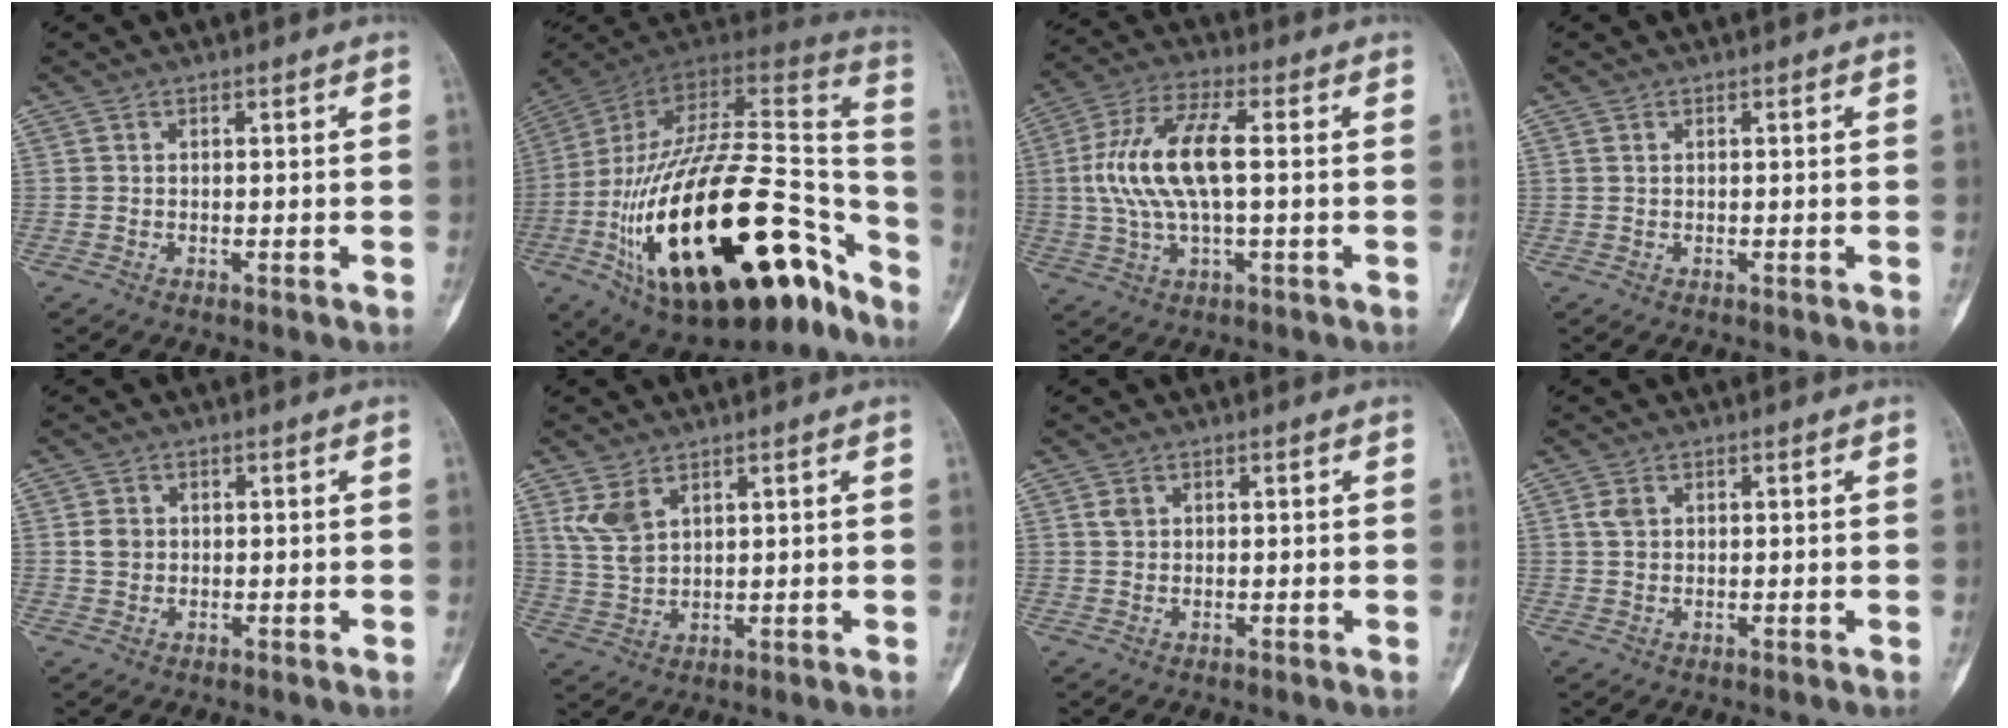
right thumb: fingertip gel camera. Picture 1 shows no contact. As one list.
[{"total": 39.0, "force": [-17.7, 17.8, 29.8], "torque": [-0.446, 0.069, -0.278]}, {"total": 13.5, "force": [0.7, 5.2, 12.5], "torque": [-0.265, 0.022, 0.014]}, {"total": 0.5, "force": [0.3, 0.4, 0.3], "torque": [-0.006, 0.004, 0.006]}, {"total": 2.6, "force": [0.3, 2.3, 1.2], "torque": [-0.013, 0.004, 0.007]}, {"total": 6.0, "force": [3.1, 3.4, 3.8], "torque": [-0.075, -0.010, 0.075]}, {"total": 1.6, "force": [0.6, 1.2, 0.8], "torque": [-0.011, 0.001, 0.014]}, {"total": 2.1, "force": [0.7, 1.5, 1.3], "torque": [-0.024, 0.004, 0.018]}]